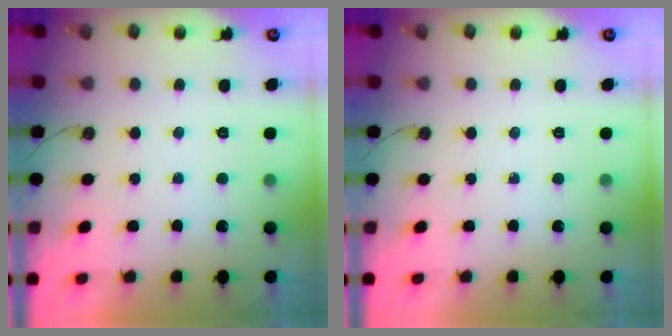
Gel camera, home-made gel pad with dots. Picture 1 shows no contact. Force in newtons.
{"total": 0.0}